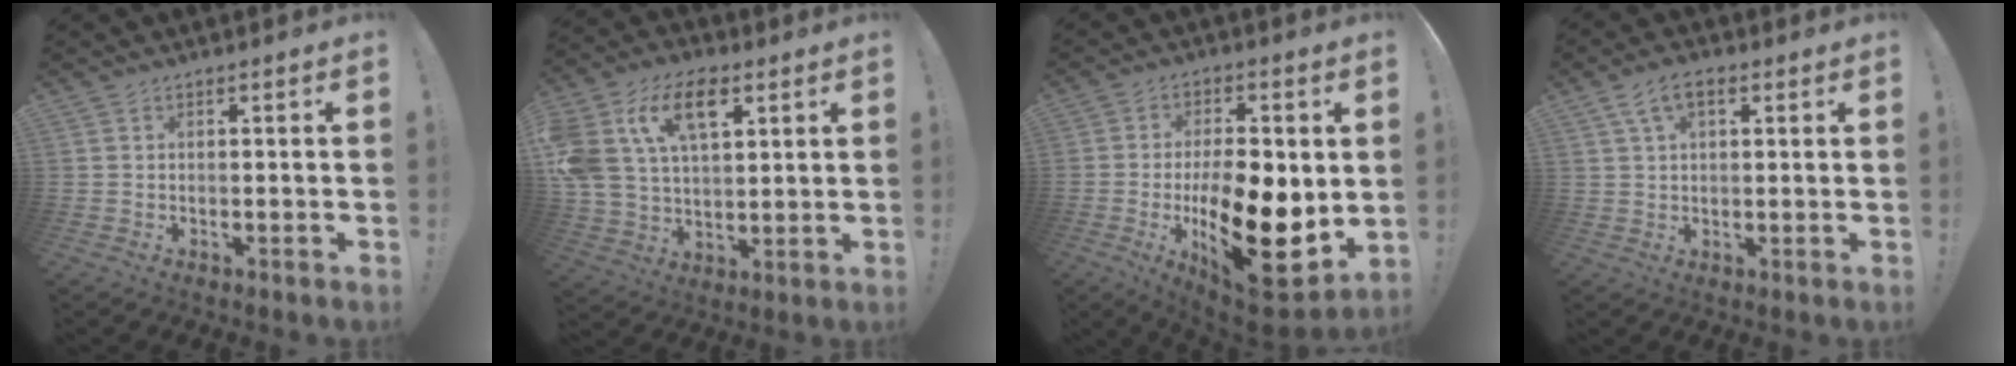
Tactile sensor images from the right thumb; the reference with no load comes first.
{"total": 17.9, "force": [7.5, 11.5, 11.4], "torque": [-0.228, -0.020, 0.138]}
{"total": 22.3, "force": [-3.9, 9.6, 19.8], "torque": [-0.335, 0.003, -0.049]}
{"total": 6.4, "force": [3.0, 3.2, 4.7], "torque": [-0.083, 0.001, 0.057]}